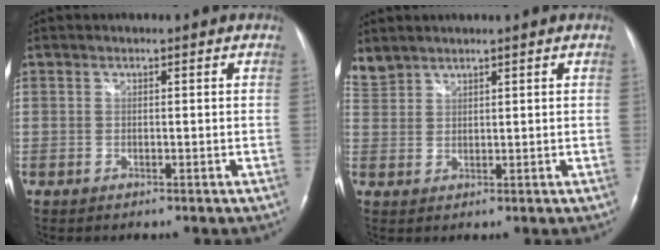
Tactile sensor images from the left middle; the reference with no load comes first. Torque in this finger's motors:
{"motor_torque": [-0.06, -0.06, -0.06, -0.01]}